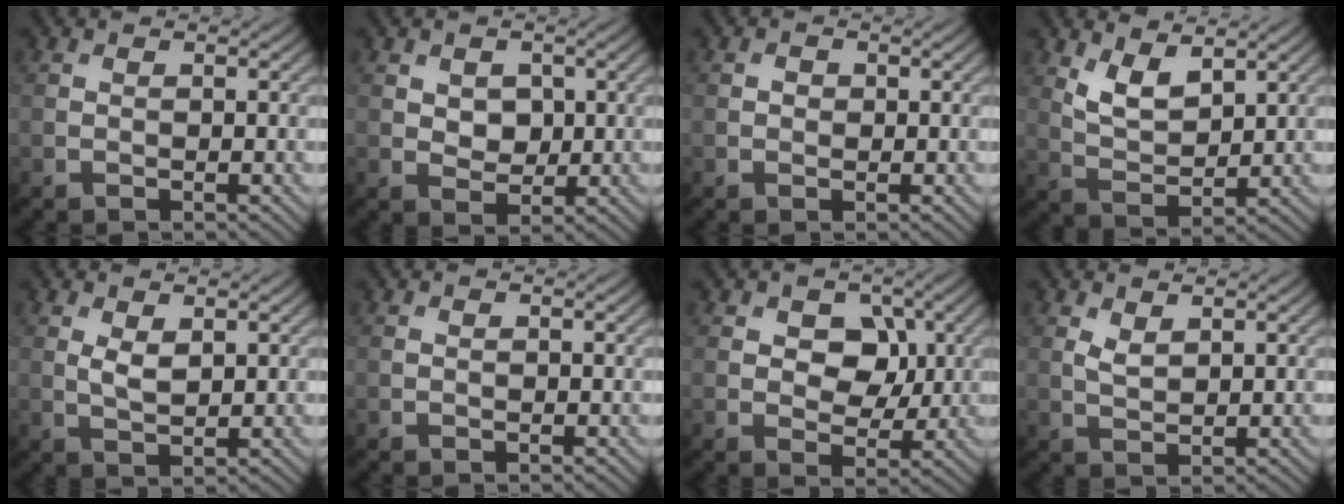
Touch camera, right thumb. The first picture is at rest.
{"total": 2.8, "force": [0.8, 2.3, 1.5], "torque": [-0.037, -0.005, 0.008]}
{"total": 0.8, "force": [0.1, 0.8, 0.3], "torque": [-0.005, -0.002, -0.002]}
{"total": 5.0, "force": [3.1, 2.2, 3.3], "torque": [-0.075, -0.011, 0.064]}
{"total": 2.4, "force": [0.9, 1.1, 1.9], "torque": [-0.046, -0.005, 0.023]}
{"total": 0.0}
{"total": 5.2, "force": [1.4, 3.8, 3.3], "torque": [-0.047, -0.006, 0.011]}
{"total": 2.0, "force": [1.1, 0.9, 1.4], "torque": [-0.036, -0.002, 0.027]}